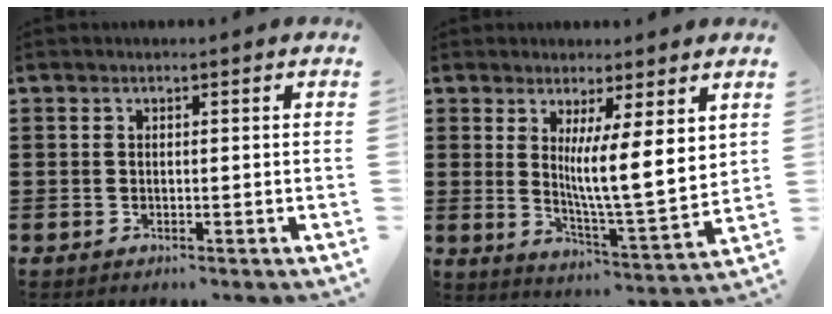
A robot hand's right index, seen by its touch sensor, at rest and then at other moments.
{"total": 8.9, "force": [3.9, 0.9, 8.0], "torque": [-0.141, -0.041, 0.067]}